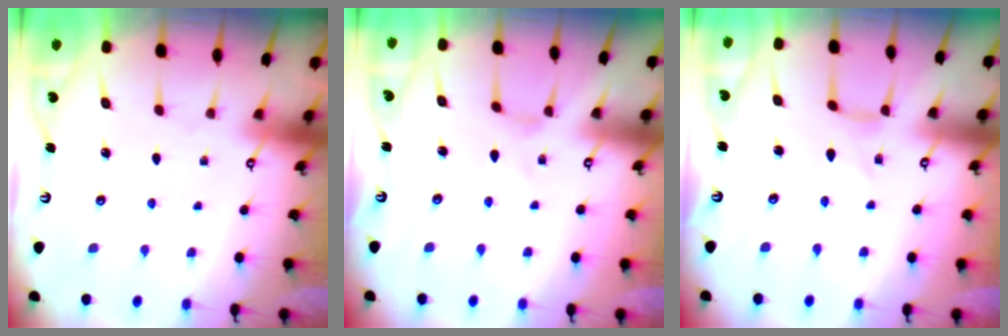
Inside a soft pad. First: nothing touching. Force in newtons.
{"total": 0.0}
{"total": 0.0}